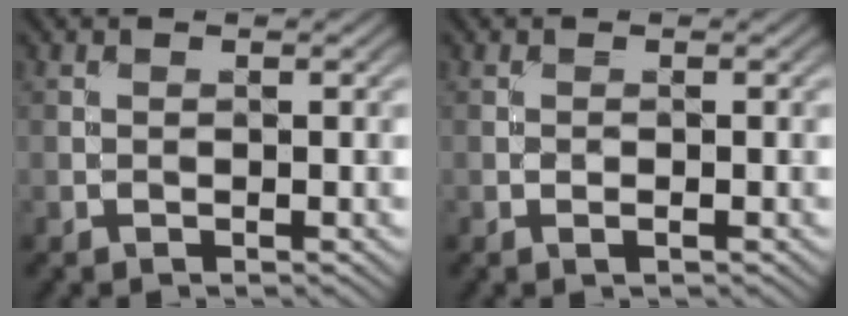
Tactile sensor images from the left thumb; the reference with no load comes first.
{"total": 0.6, "force": [-0.1, 0.2, 0.6], "torque": [-0.013, 0.000, -0.005]}